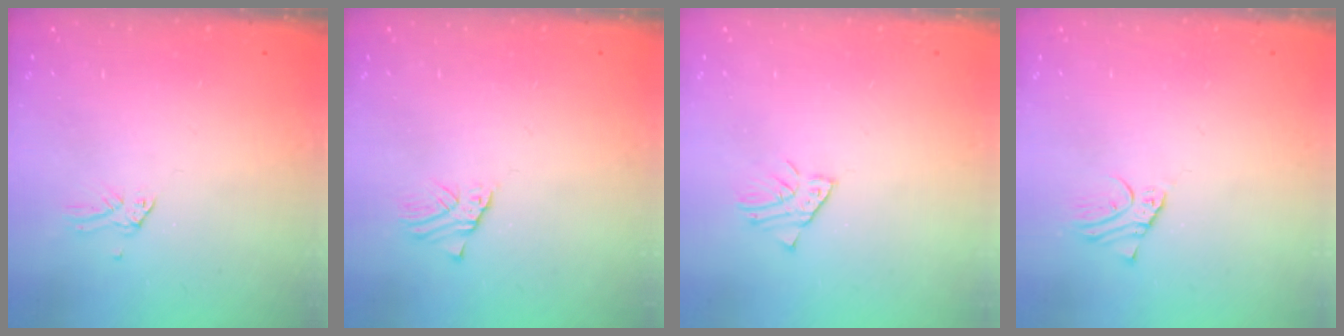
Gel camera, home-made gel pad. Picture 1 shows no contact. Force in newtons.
{"total": 1.4, "press": 1.4, "slide": 0.1}
{"total": 2.3, "press": 2.3, "slide": 0.1}
{"total": 2.3, "press": 2.3, "slide": 0.2}